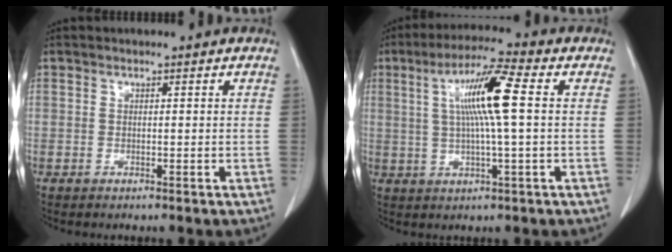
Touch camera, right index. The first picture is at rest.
{"total": 10.1, "force": [1.7, 0.0, 10.0], "torque": [-0.185, 0.010, 0.028]}